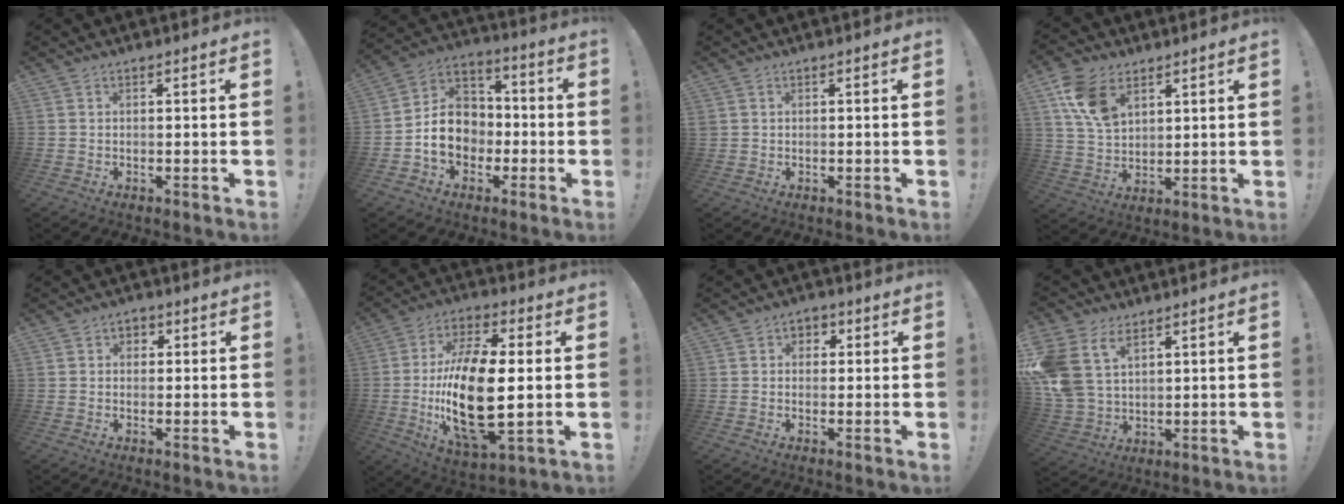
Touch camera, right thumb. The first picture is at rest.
{"total": 14.1, "force": [-3.6, 11.6, 7.0], "torque": [-0.107, 0.030, -0.060]}
{"total": 1.1, "force": [0.4, 1.0, 0.3], "torque": [-0.012, 0.005, 0.010]}
{"total": 12.6, "force": [6.6, 8.0, 7.3], "torque": [-0.130, -0.019, 0.128]}
{"total": 2.4, "force": [-0.1, 2.2, 0.9], "torque": [-0.007, 0.004, -0.004]}
{"total": 22.8, "force": [-1.5, 10.3, 20.3], "torque": [-0.413, -0.011, -0.025]}
{"total": 3.0, "force": [-0.3, 2.8, 1.1], "torque": [-0.012, 0.006, -0.008]}
{"total": 12.7, "force": [6.3, 8.4, 7.2], "torque": [-0.164, -0.029, 0.125]}